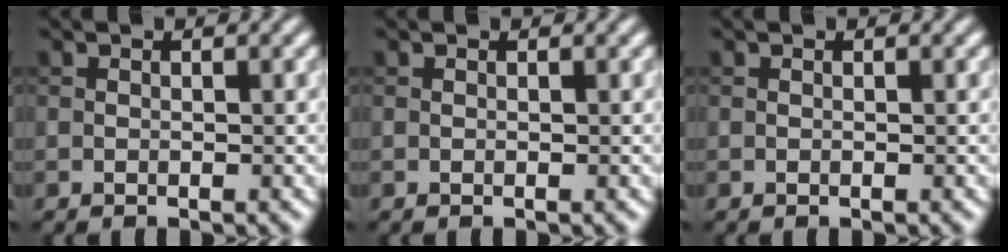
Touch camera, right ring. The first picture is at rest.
{"total": 0.0}
{"total": 0.0}